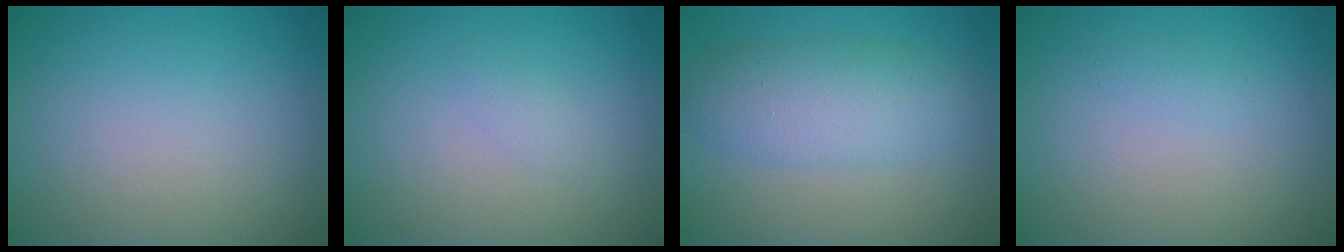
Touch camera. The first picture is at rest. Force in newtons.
{"total": 0.9, "press": 0.9, "slide": 0.0}
{"total": 4.9, "press": 4.9, "slide": 0.2}
{"total": 0.6, "press": 0.6, "slide": 0.0}